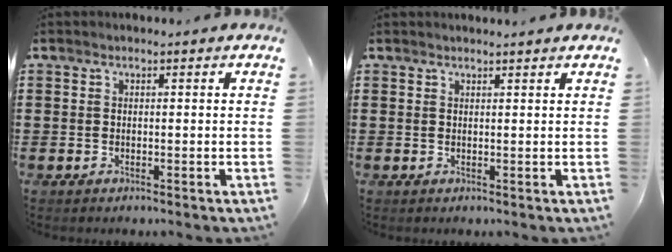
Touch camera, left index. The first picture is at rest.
{"total": 1.0, "force": [0.9, -0.1, 0.2], "torque": [-0.005, -0.003, 0.018]}